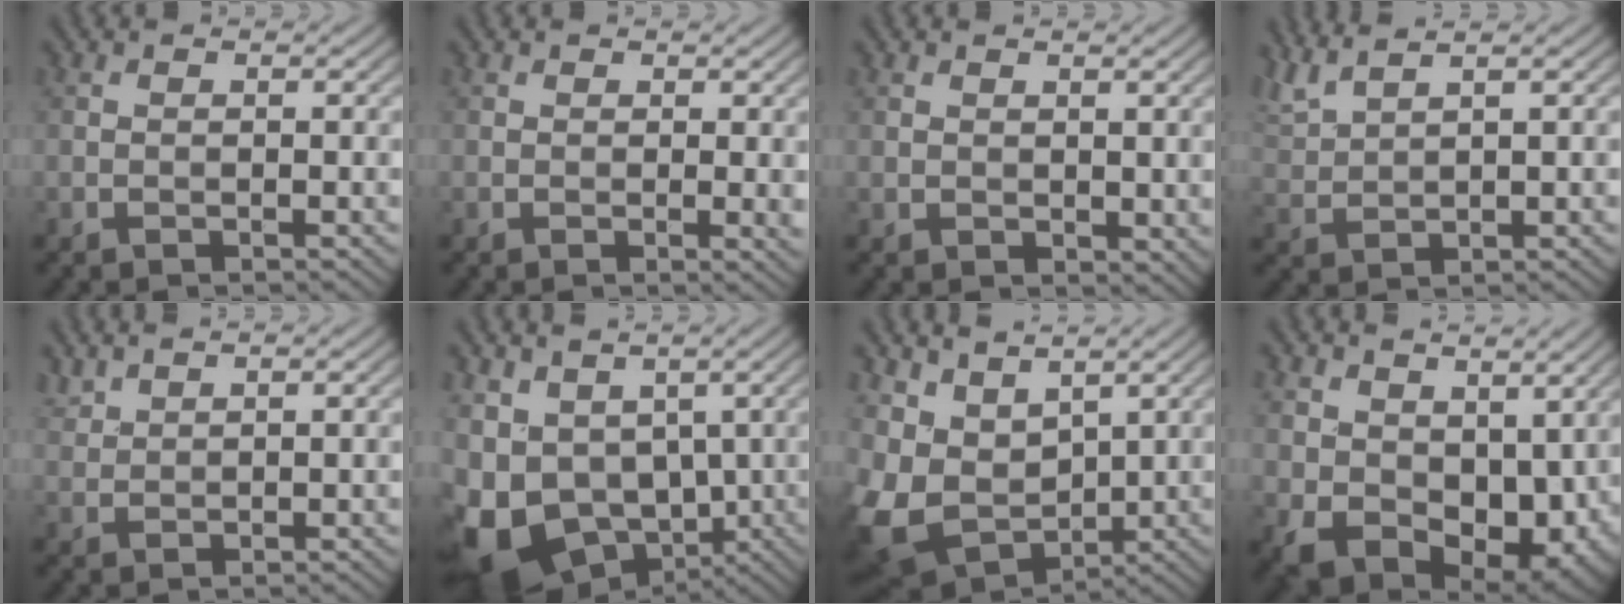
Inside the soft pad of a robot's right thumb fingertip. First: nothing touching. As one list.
[{"total": 1.4, "force": [0.5, 0.5, 1.2], "torque": [-0.018, -0.005, 0.008]}, {"total": 1.7, "force": [1.0, 1.0, 0.9], "torque": [-0.017, -0.006, 0.025]}, {"total": 4.8, "force": [3.9, 0.9, 2.6], "torque": [-0.072, 0.019, 0.087]}, {"total": 1.9, "force": [1.7, 0.4, 0.6], "torque": [-0.019, 0.006, 0.044]}, {"total": 12.0, "force": [-1.0, 9.2, 7.7], "torque": [-0.187, -0.025, 0.002]}, {"total": 8.3, "force": [3.7, 5.7, 4.8], "torque": [-0.148, -0.004, 0.077]}, {"total": 12.9, "force": [1.8, 9.2, 8.9], "torque": [-0.166, -0.044, 0.071]}]